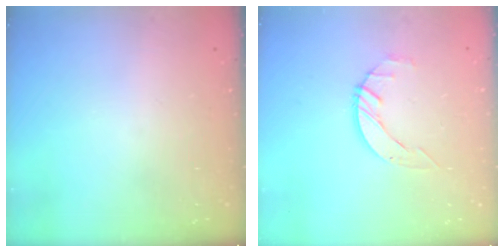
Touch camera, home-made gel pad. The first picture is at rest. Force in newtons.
{"total": 2.7, "press": 2.7, "slide": 0.3}